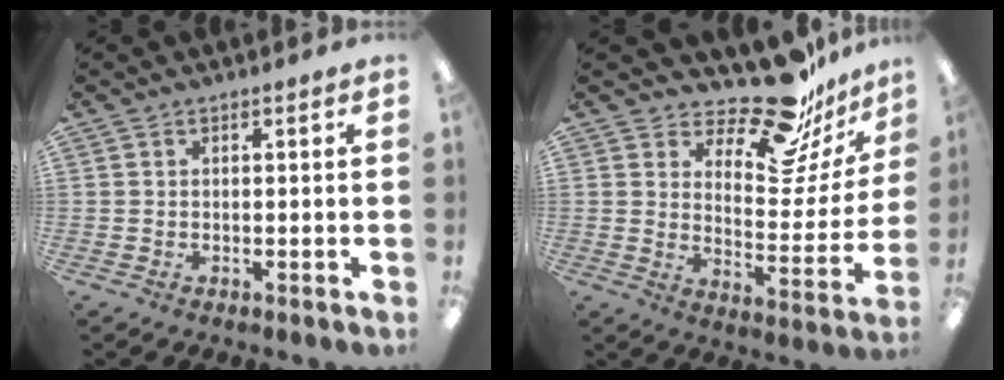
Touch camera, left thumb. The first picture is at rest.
{"total": 17.9, "force": [14.8, 6.4, 7.8], "torque": [-0.110, -0.117, 0.252]}